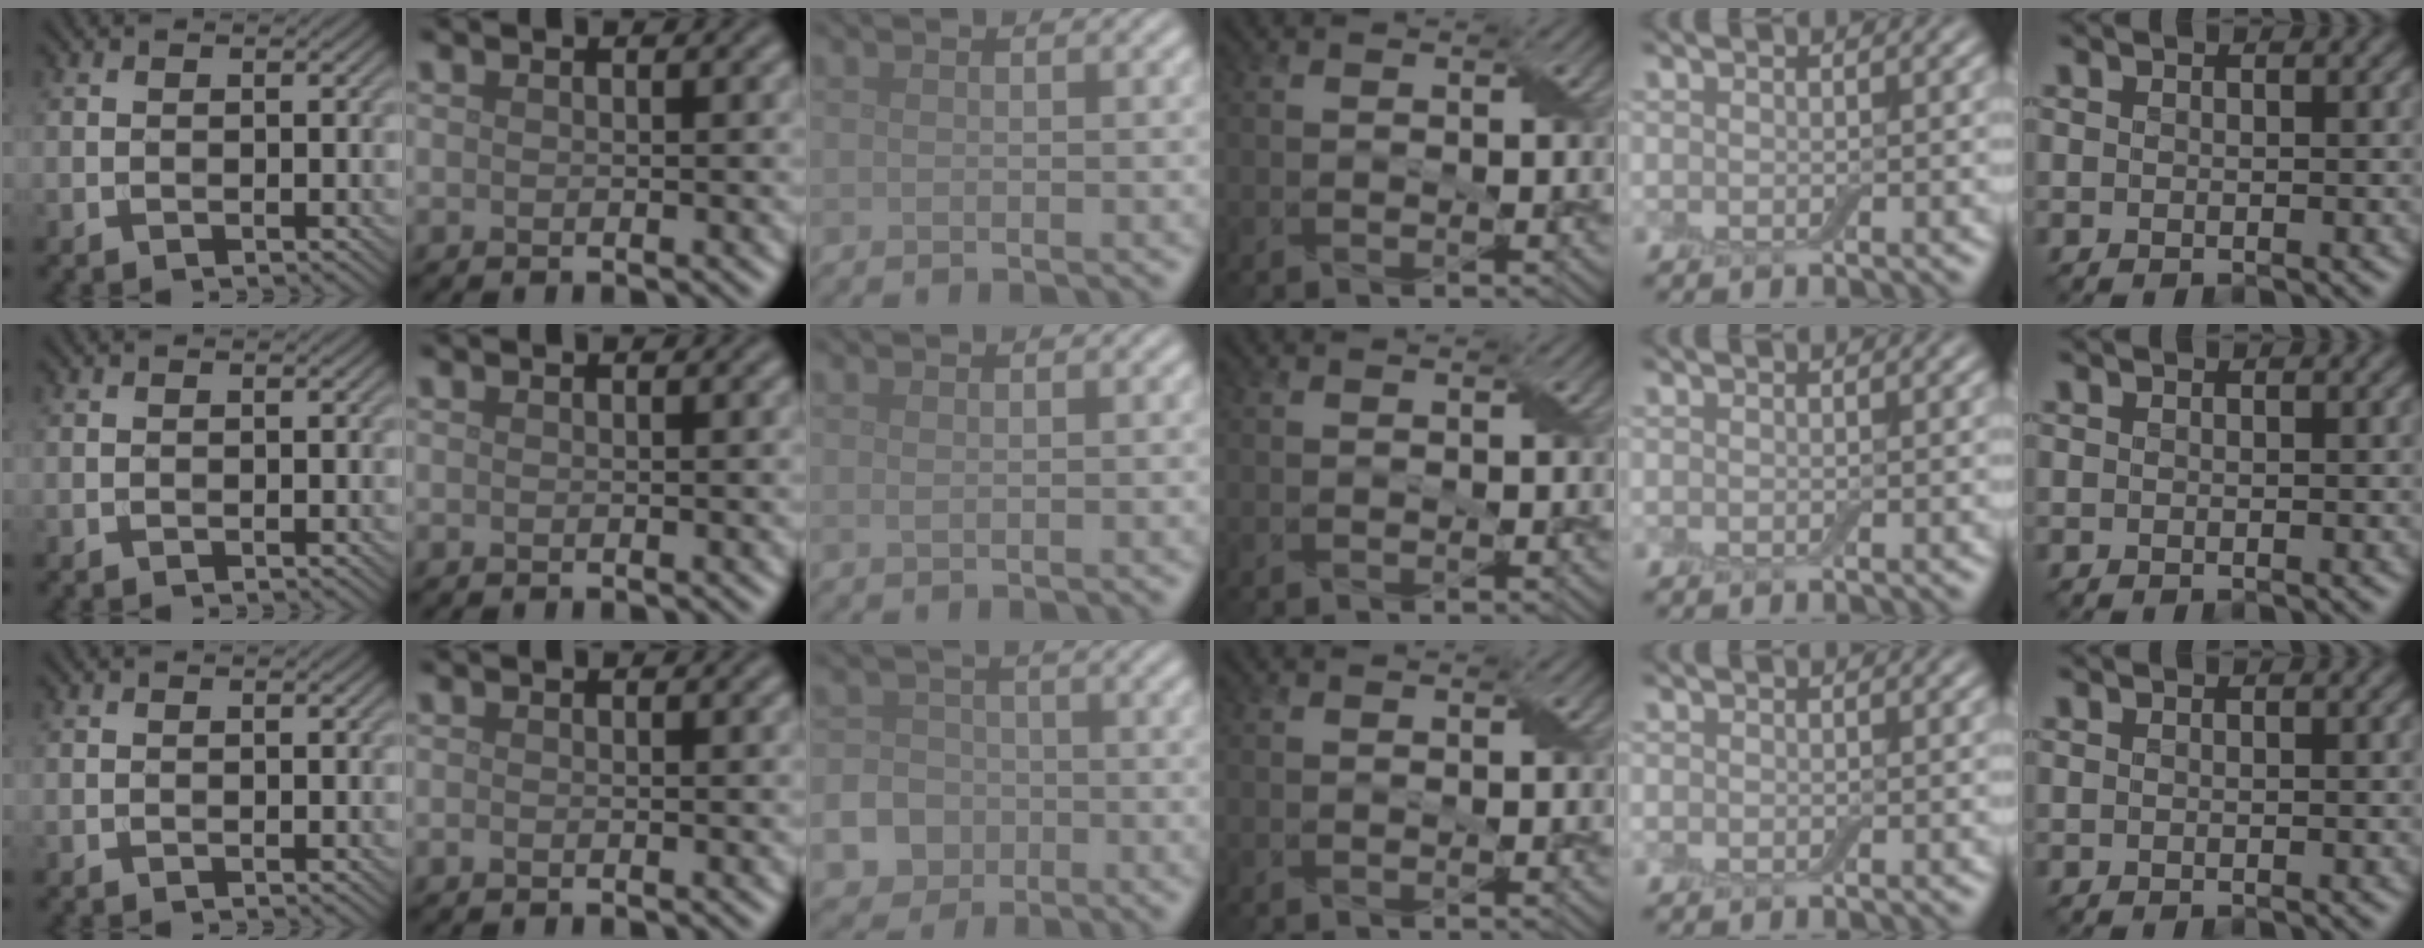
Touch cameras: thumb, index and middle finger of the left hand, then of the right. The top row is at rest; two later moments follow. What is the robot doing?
{"motion": "fold", "object": "aluminum foil"}